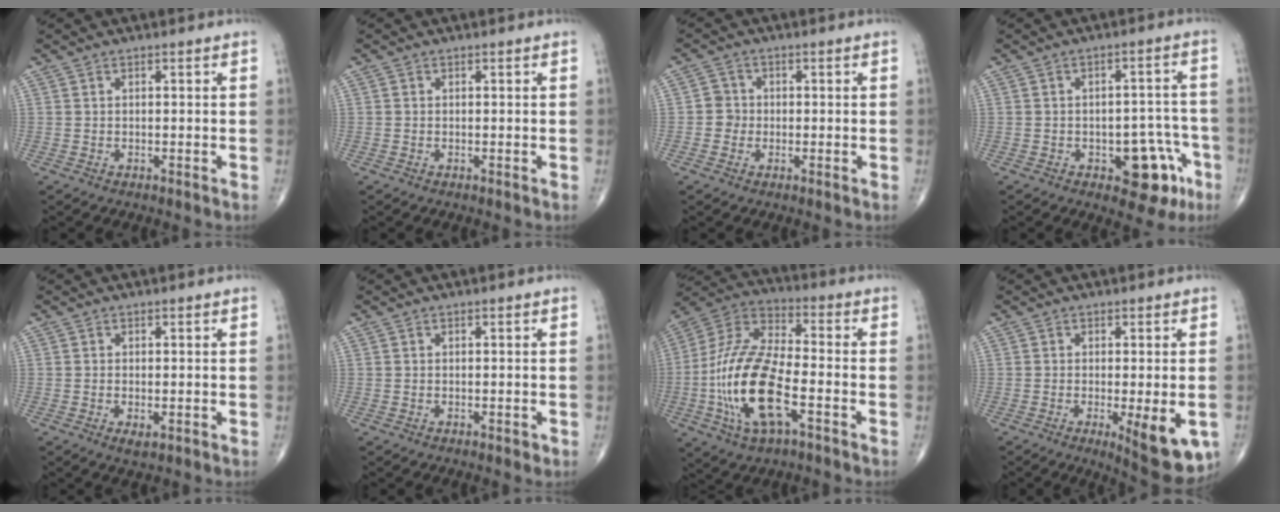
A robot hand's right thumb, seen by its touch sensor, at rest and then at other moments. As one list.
[{"total": 0.0}, {"total": 2.9, "force": [-0.5, 2.8, 0.6], "torque": [0.009, 0.009, -0.015]}, {"total": 10.2, "force": [-4.5, 5.4, 7.3], "torque": [-0.049, 0.036, -0.049]}, {"total": 0.8, "force": [-0.2, 0.4, 0.6], "torque": [-0.012, -0.002, -0.002]}, {"total": 0.5, "force": [-0.2, 0.3, 0.3], "torque": [-0.002, 0.000, -0.004]}, {"total": 19.7, "force": [-5.5, 8.2, 17.1], "torque": [-0.356, 0.025, -0.100]}, {"total": 9.6, "force": [-3.0, 2.8, 8.7], "torque": [-0.111, -0.019, -0.036]}]